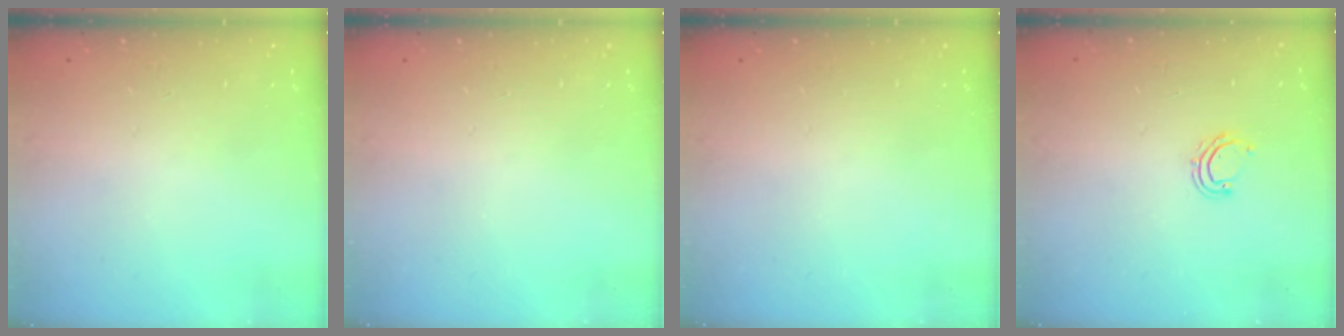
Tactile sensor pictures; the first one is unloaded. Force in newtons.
{"total": 0.0}
{"total": 0.0}
{"total": 5.9, "press": 5.8, "slide": 1.3}